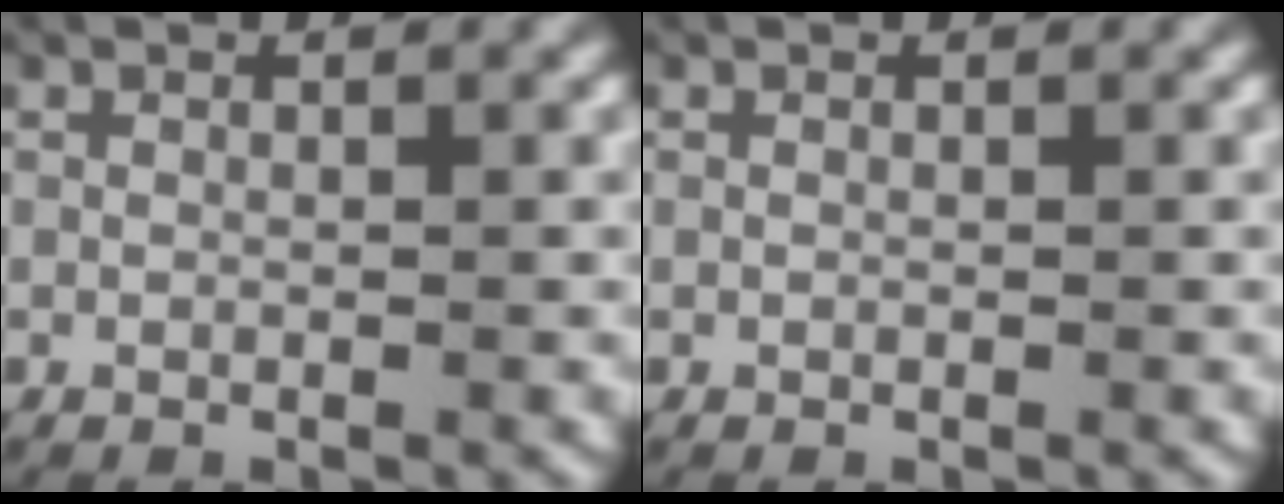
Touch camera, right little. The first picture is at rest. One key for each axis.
{"total": 0.0}